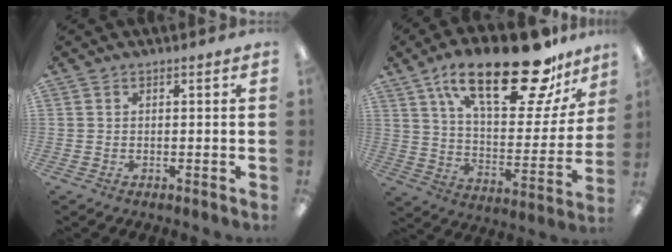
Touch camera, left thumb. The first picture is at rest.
{"total": 27.4, "force": [17.8, 9.5, 18.5], "torque": [-0.280, -0.105, 0.290]}